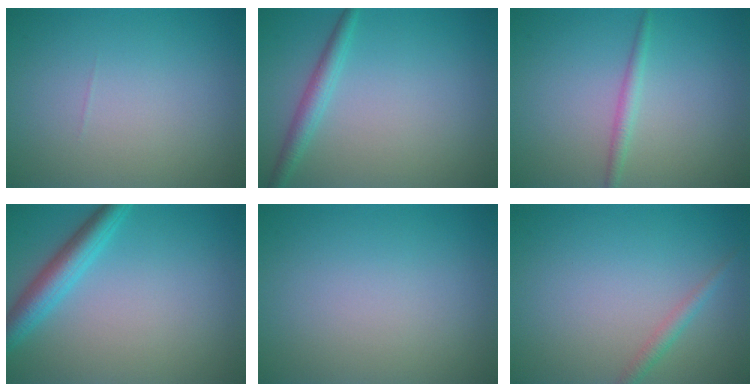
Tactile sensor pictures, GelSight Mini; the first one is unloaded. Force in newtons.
{"total": 2.1, "press": 2.1, "slide": 0.1}
{"total": 1.4, "press": 1.4, "slide": 0.1}
{"total": 3.7, "press": 3.7, "slide": 0.2}
{"total": 0.0}
{"total": 1.3, "press": 1.3, "slide": 0.0}